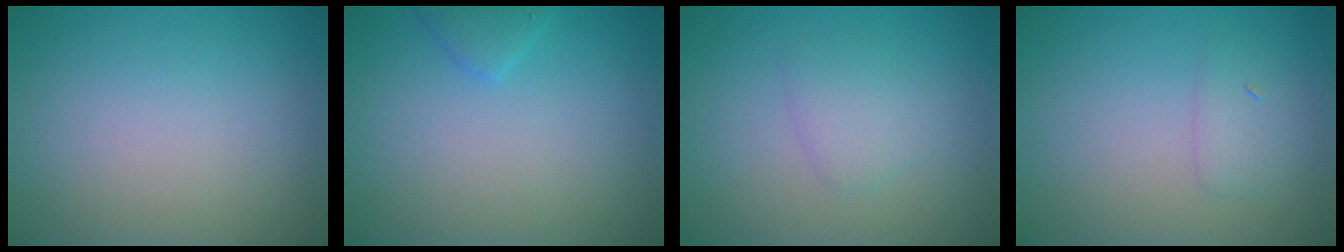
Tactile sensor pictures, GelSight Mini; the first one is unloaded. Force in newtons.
{"total": 1.3, "press": 1.3, "slide": 0.1}
{"total": 1.8, "press": 1.8, "slide": 0.1}
{"total": 1.5, "press": 1.5, "slide": 0.1}